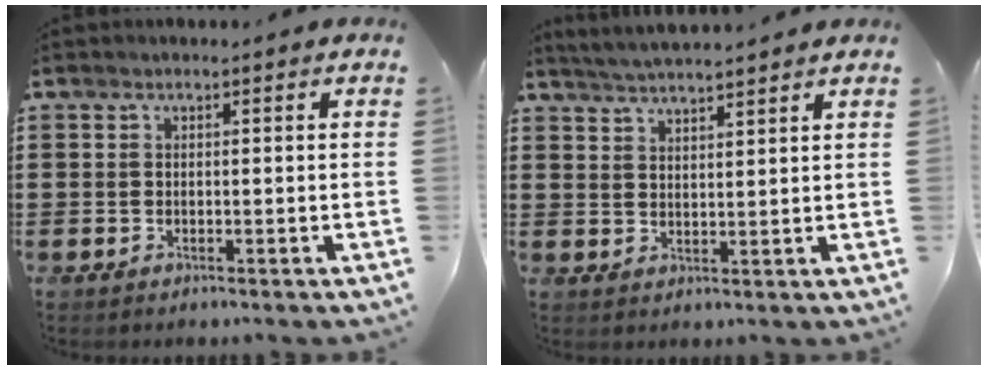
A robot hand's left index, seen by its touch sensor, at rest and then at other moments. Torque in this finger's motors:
{"motor_torque": [2.14, 0.00, 0.09, 0.04]}